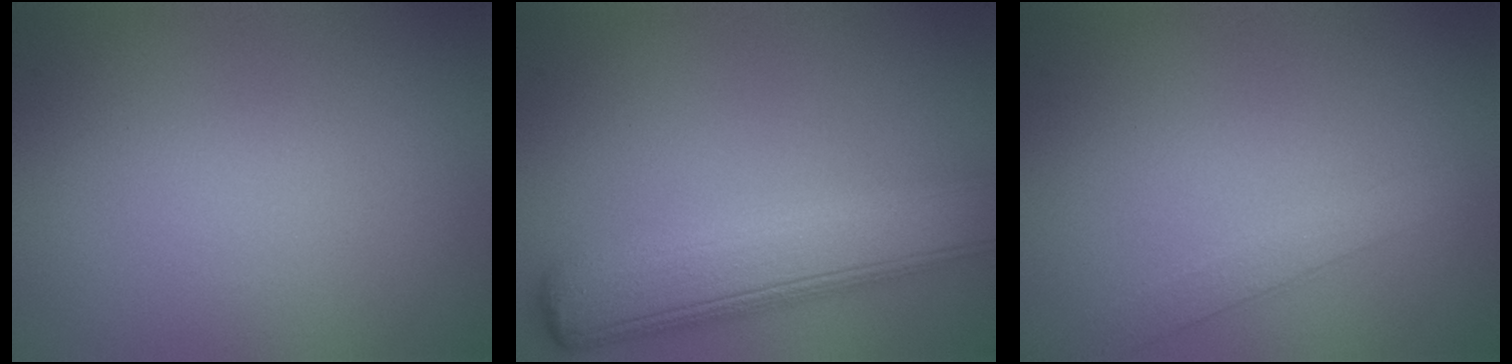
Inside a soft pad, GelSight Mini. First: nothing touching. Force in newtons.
{"total": 8.2, "press": 8.1, "slide": 0.5}
{"total": 2.3, "press": 2.3, "slide": 0.1}